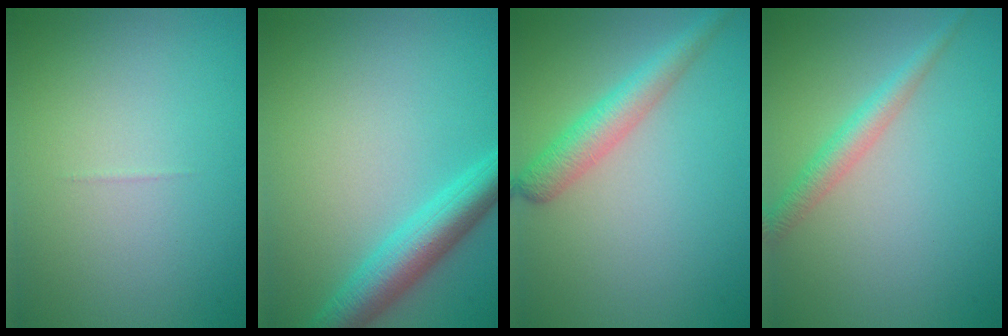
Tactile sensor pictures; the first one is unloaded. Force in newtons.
{"total": 4.8, "press": 4.8, "slide": 0.2}
{"total": 3.5, "press": 3.5, "slide": 0.1}
{"total": 2.5, "press": 2.5, "slide": 0.1}